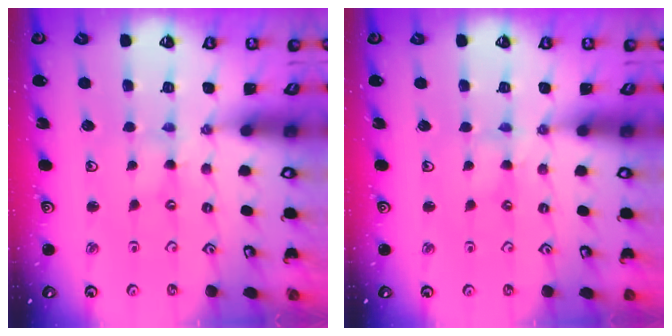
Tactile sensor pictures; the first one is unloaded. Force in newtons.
{"total": 0.6, "press": 0.6, "slide": 0.2}